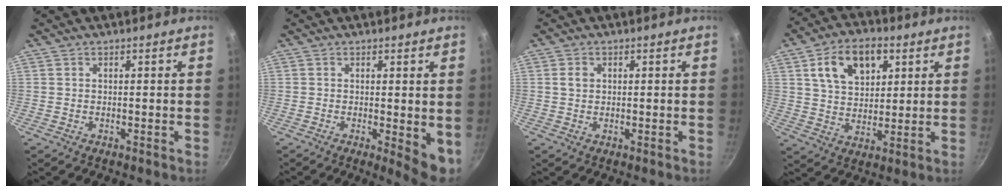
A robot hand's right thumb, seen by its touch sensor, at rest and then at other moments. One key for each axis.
{"total": 5.6, "fx": -0.2, "fy": 1.8, "fz": 5.3, "tx": -0.063, "ty": -0.011, "tz": 0.000}
{"total": 2.0, "fx": 0.4, "fy": 1.6, "fz": 1.1, "tx": -0.015, "ty": 0.003, "tz": 0.006}
{"total": 12.8, "fx": 4.9, "fy": 8.3, "fz": 8.4, "tx": -0.111, "ty": -0.006, "tz": 0.081}